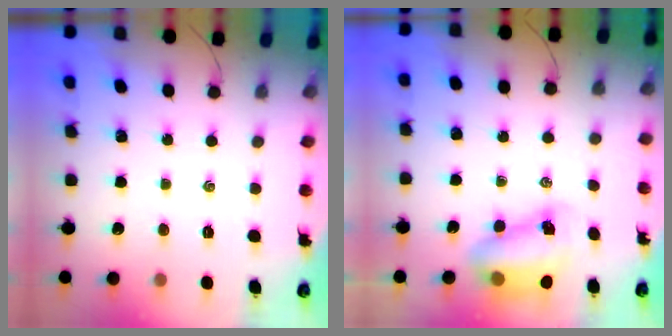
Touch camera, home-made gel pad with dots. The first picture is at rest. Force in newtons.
{"total": 8.3, "press": 8.1, "slide": 1.9}